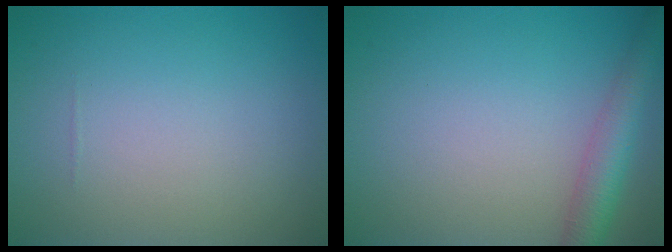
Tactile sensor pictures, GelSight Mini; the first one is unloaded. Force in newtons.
{"total": 3.7, "press": 3.7, "slide": 0.1}